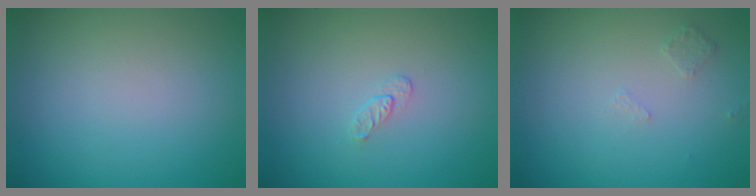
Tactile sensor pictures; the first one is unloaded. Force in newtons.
{"total": 0.8, "press": 0.5, "slide": 0.7}
{"total": 0.6, "press": 0.5, "slide": 0.4}